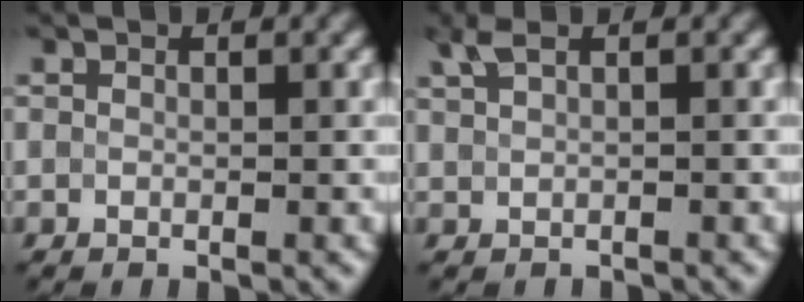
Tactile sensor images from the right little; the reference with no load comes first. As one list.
[{"total": 1.3, "force": [0.9, 0.3, 0.8], "torque": [-0.021, 0.003, 0.019]}]